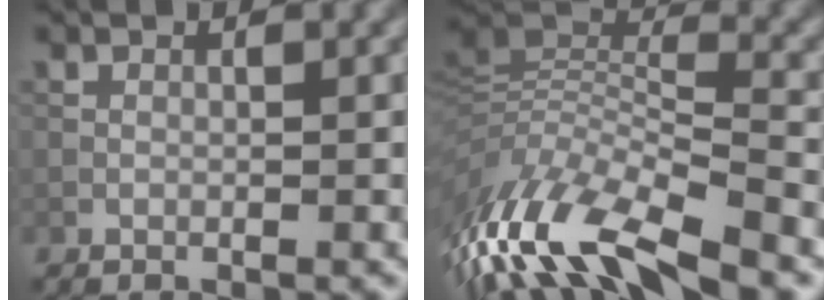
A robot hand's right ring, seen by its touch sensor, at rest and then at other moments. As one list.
[{"total": 14.1, "force": [-8.5, 4.7, 10.2], "torque": [-0.220, 0.008, -0.157]}]